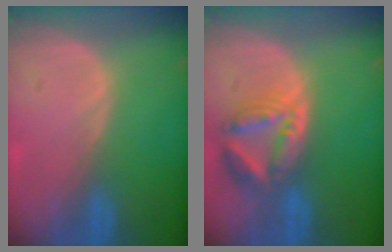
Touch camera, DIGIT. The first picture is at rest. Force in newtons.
{"total": 8.0, "press": 7.0, "slide": 3.9}